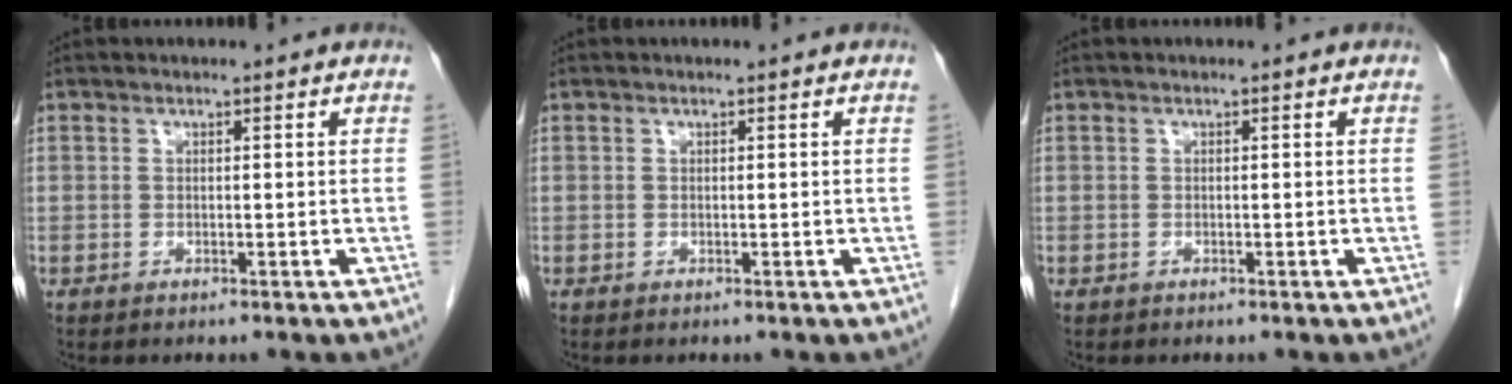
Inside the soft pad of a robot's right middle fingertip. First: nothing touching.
{"total": 0.0}
{"total": 0.0}